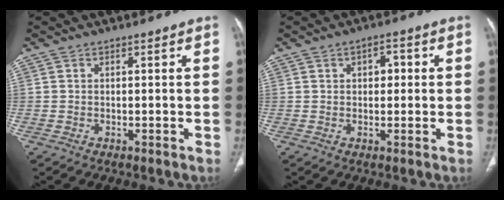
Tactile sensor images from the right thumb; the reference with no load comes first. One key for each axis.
{"total": 3.5, "fx": 0.9, "fy": 2.1, "fz": 2.6, "tx": -0.027, "ty": 0.006, "tz": 0.010}